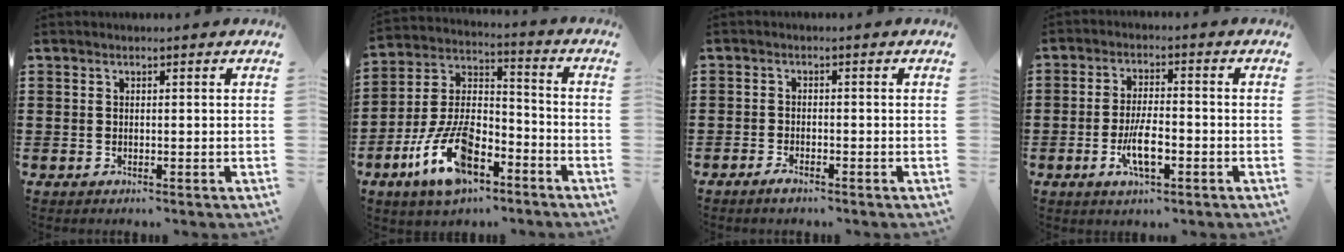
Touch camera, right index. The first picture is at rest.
{"total": 13.1, "force": [-7.3, 5.8, 9.2], "torque": [-0.200, 0.015, -0.138]}
{"total": 1.6, "force": [-1.4, 0.4, 0.4], "torque": [-0.011, 0.001, -0.028]}
{"total": 6.4, "force": [-2.1, 2.3, 5.6], "torque": [-0.118, -0.005, -0.041]}